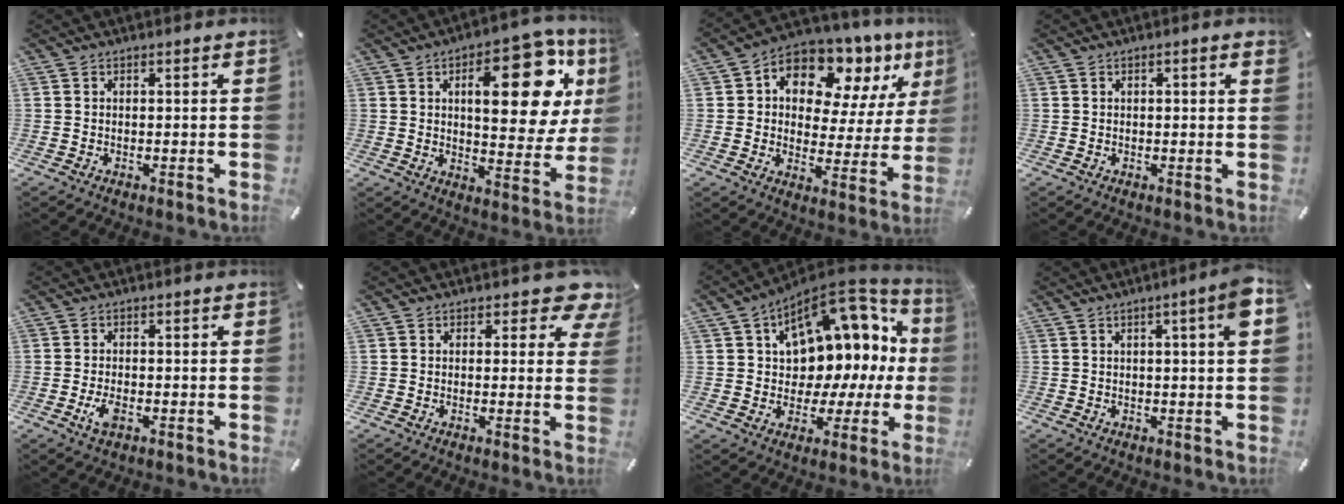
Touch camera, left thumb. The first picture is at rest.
{"total": 22.9, "force": [8.4, 10.0, 18.8], "torque": [-0.245, -0.039, 0.123]}
{"total": 12.0, "force": [8.7, 6.9, 4.6], "torque": [-0.085, -0.079, 0.157]}
{"total": 1.4, "force": [0.3, 0.2, 1.3], "torque": [-0.024, 0.001, 0.005]}
{"total": 3.4, "force": [-1.4, 1.6, 2.7], "torque": [-0.065, -0.001, -0.027]}
{"total": 5.6, "force": [3.2, 3.2, 3.3], "torque": [-0.027, -0.018, 0.048]}
{"total": 13.6, "force": [6.8, 9.3, 7.3], "torque": [-0.093, -0.079, 0.119]}
{"total": 6.5, "force": [2.3, 0.5, 6.0], "torque": [-0.092, -0.009, 0.033]}